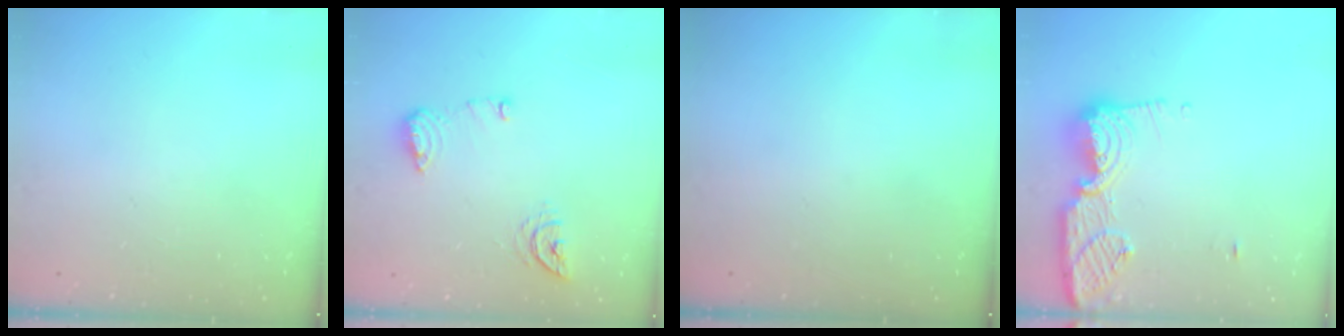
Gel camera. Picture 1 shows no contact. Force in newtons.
{"total": 8.9, "press": 8.9, "slide": 0.5}
{"total": 0.0}
{"total": 12.0, "press": 12.0, "slide": 1.1}